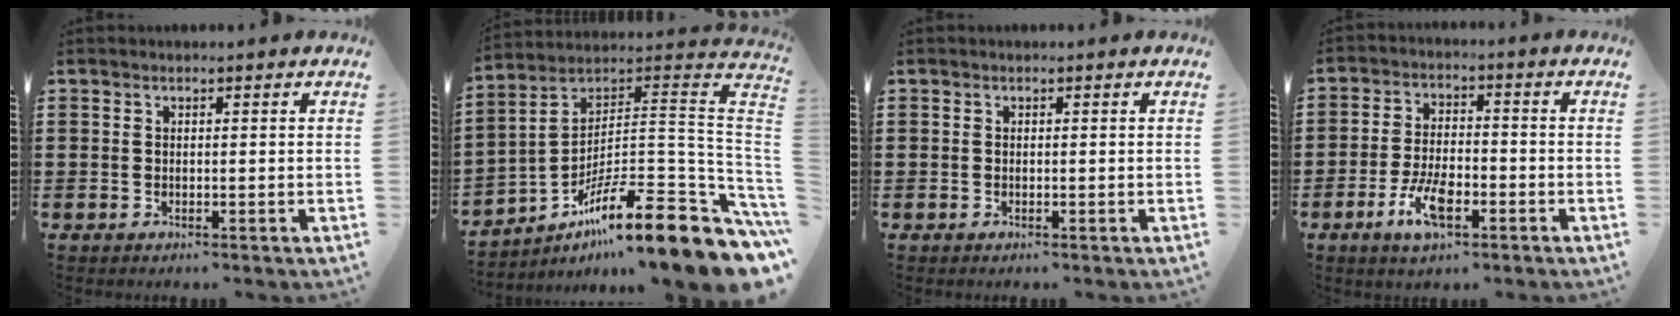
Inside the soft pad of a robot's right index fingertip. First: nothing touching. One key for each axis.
{"total": 16.3, "fx": -10.0, "fy": 1.9, "fz": 12.7, "tx": -0.193, "ty": 0.013, "tz": -0.178}
{"total": 0.0}
{"total": 7.0, "fx": -3.3, "fy": 2.8, "fz": 5.5, "tx": -0.128, "ty": -0.003, "tz": -0.066}